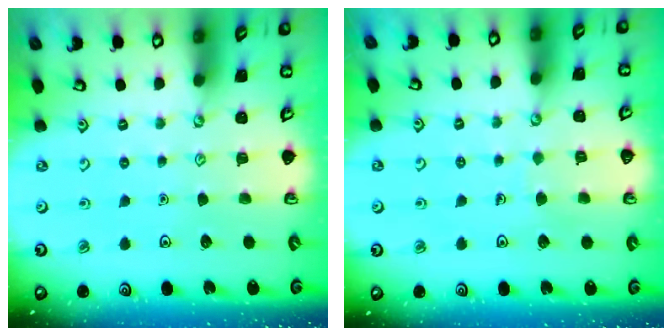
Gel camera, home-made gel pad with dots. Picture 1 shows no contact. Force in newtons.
{"total": 2.3, "press": 2.3, "slide": 0.1}